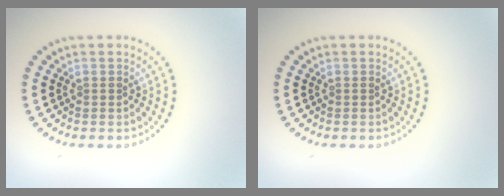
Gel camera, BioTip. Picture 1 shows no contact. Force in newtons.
{"total": 0.0}